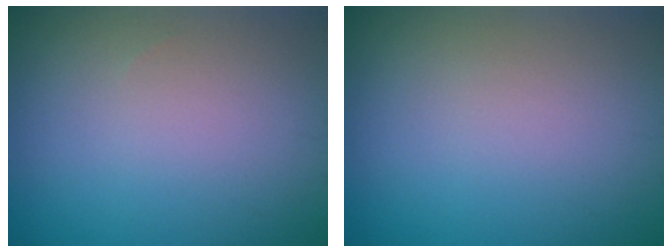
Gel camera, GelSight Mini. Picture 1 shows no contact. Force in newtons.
{"total": 0.0}